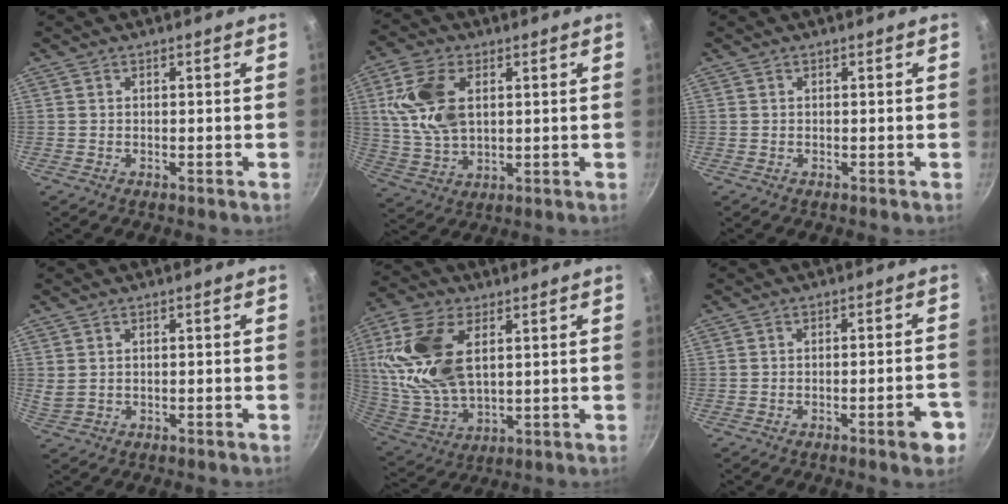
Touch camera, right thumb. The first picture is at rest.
{"total": 12.4, "force": [3.1, 7.5, 9.4], "torque": [-0.173, -0.008, 0.064]}
{"total": 0.0}
{"total": 1.7, "force": [0.0, 1.1, 1.3], "torque": [-0.031, 0.001, 0.012]}
{"total": 18.2, "force": [4.8, 10.4, 14.2], "torque": [-0.276, -0.019, 0.101]}
{"total": 5.7, "force": [-3.0, 1.4, 4.7], "torque": [-0.049, 0.022, -0.035]}